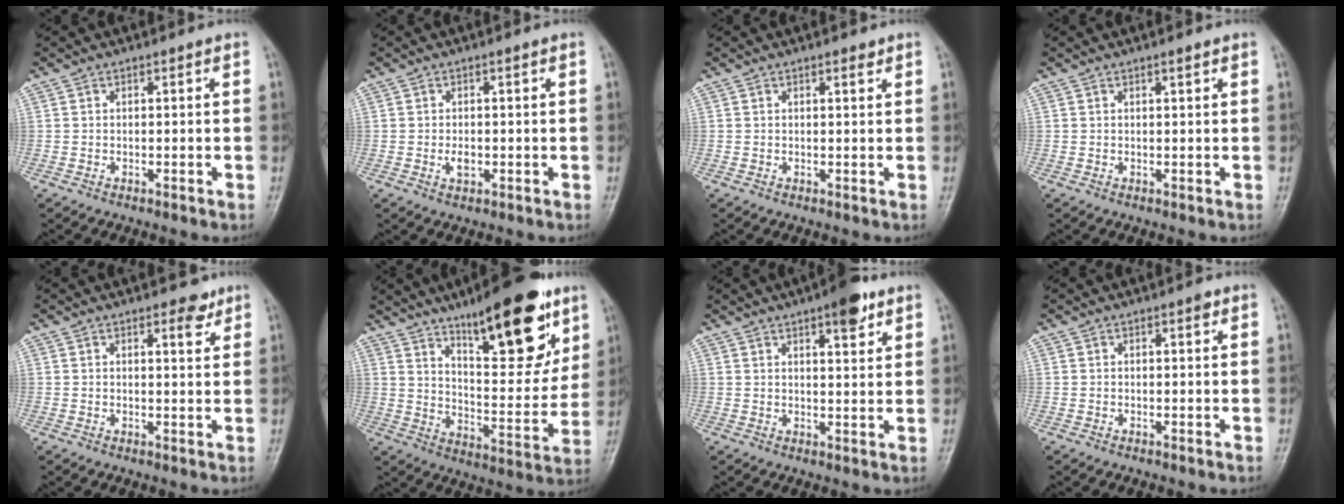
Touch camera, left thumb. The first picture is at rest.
{"total": 2.1, "force": [-0.2, 1.2, 1.7], "torque": [-0.026, -0.002, -0.004]}
{"total": 1.2, "force": [0.9, 0.3, 0.7], "torque": [-0.009, -0.005, 0.012]}
{"total": 0.9, "force": [0.6, 0.1, 0.7], "torque": [-0.009, -0.003, 0.010]}
{"total": 3.2, "force": [2.1, 1.2, 2.0], "torque": [-0.017, -0.012, 0.027]}
{"total": 21.5, "force": [12.9, 7.0, 15.7], "torque": [-0.186, -0.069, 0.204]}
{"total": 7.1, "force": [4.2, 2.2, 5.2], "torque": [-0.059, -0.018, 0.055]}
{"total": 0.9, "force": [0.5, 0.3, 0.7], "torque": [-0.010, 0.000, 0.004]}